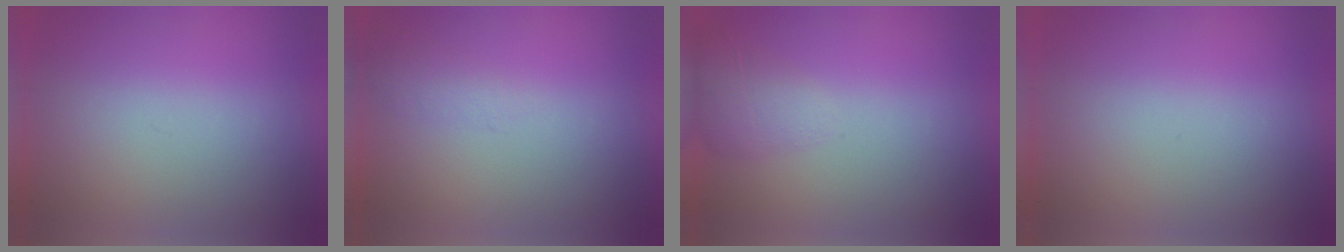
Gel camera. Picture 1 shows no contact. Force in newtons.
{"total": 1.1}
{"total": 2.1}
{"total": 0.0}